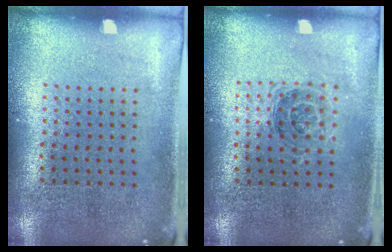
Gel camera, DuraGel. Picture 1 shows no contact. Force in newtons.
{"total": 1.1, "press": 1.0, "slide": 0.4}